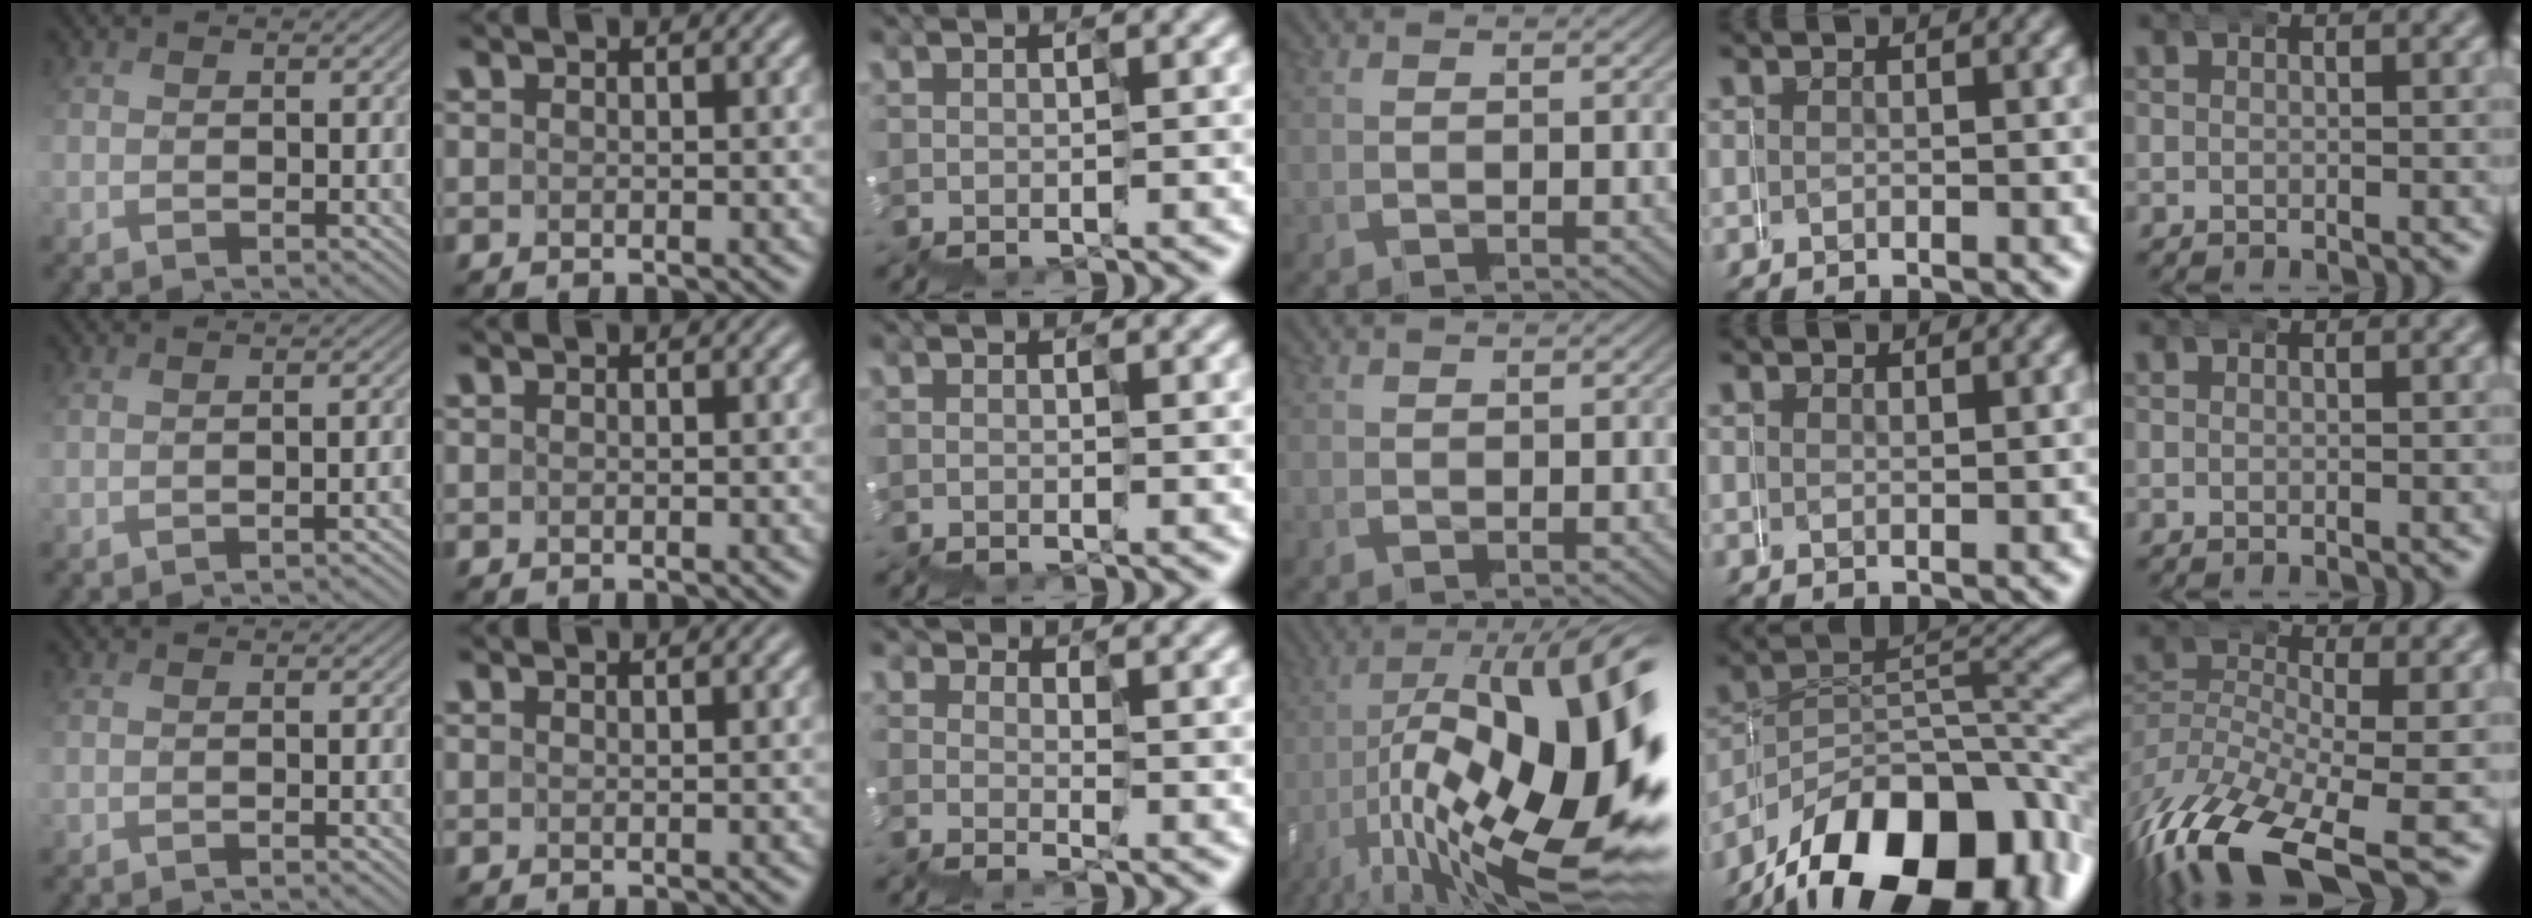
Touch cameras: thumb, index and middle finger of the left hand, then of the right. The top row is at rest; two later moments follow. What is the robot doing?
{"motion": "wrap", "object": "duck tape"}